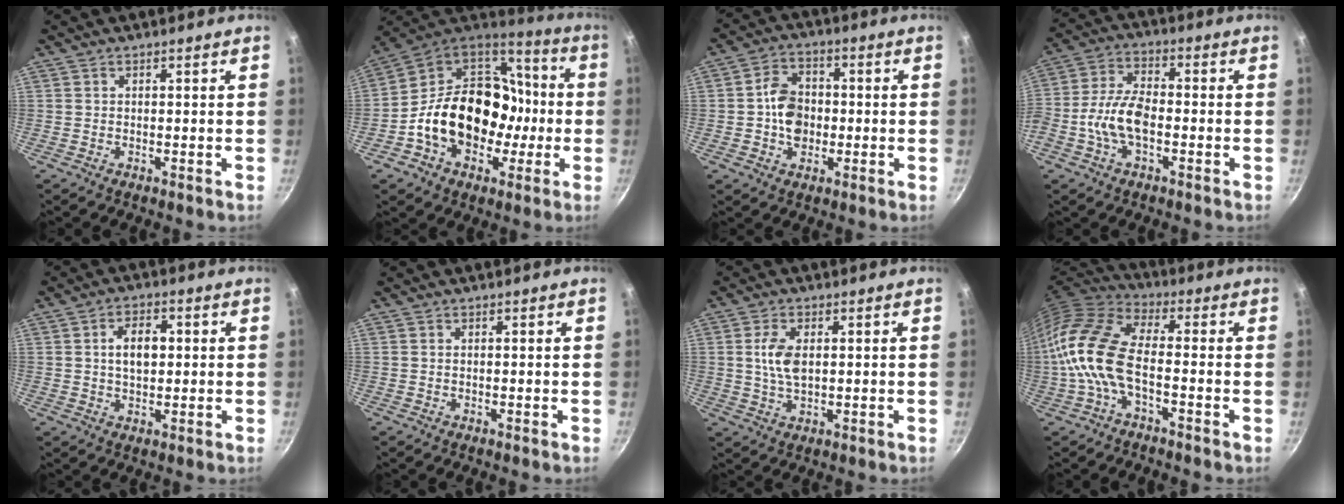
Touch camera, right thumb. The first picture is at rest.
{"total": 24.4, "force": [-4.0, 18.5, 15.4], "torque": [-0.234, 0.062, -0.056]}
{"total": 8.2, "force": [-0.7, 6.4, 5.1], "torque": [-0.061, 0.015, -0.021]}
{"total": 9.7, "force": [-2.4, 5.2, 7.8], "torque": [-0.151, 0.032, -0.058]}
{"total": 6.2, "force": [0.8, 3.9, 4.8], "torque": [-0.066, 0.008, 0.011]}
{"total": 0.0}
{"total": 5.9, "force": [0.9, 3.1, 4.9], "torque": [-0.095, -0.001, 0.017]}
{"total": 13.3, "force": [-3.0, 6.3, 11.3], "torque": [-0.231, 0.032, -0.078]}